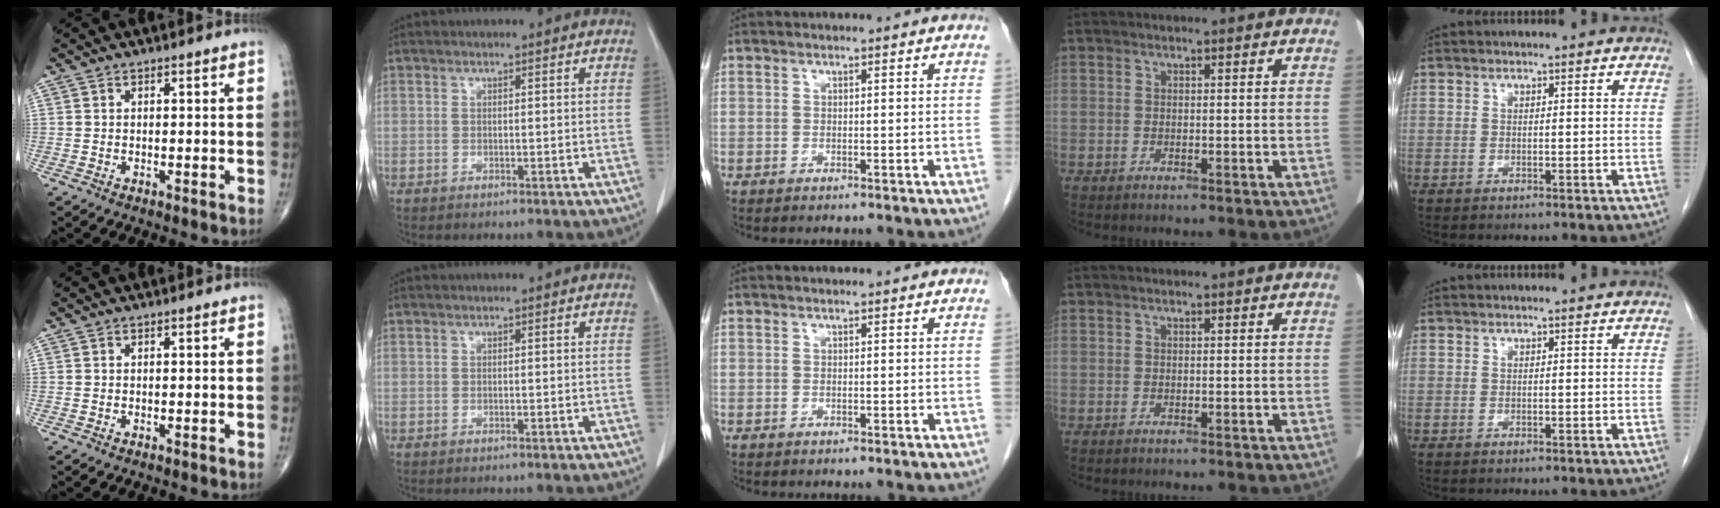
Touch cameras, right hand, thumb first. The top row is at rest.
{}